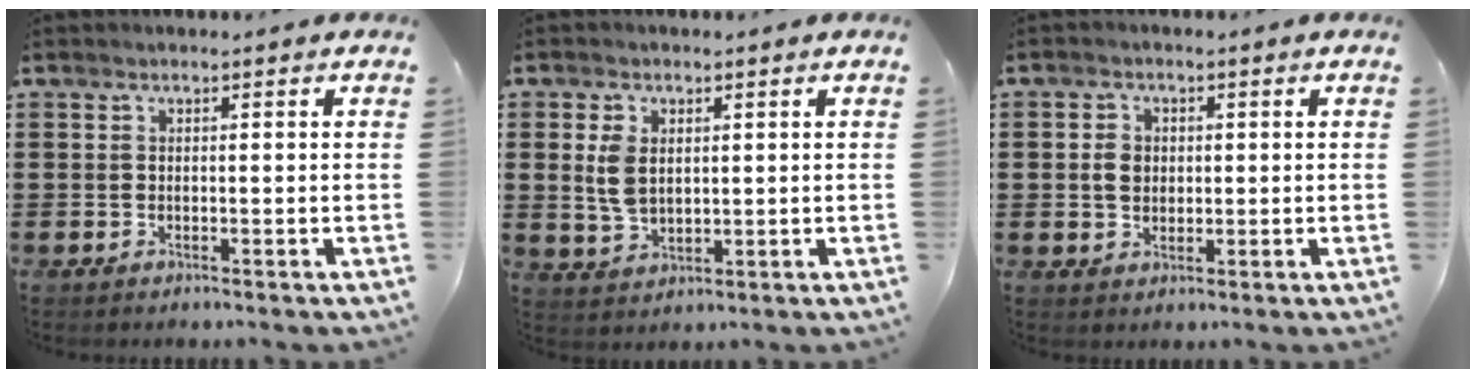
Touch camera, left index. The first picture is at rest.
{"total": 4.8, "force": [1.2, 3.2, 3.4], "torque": [-0.090, 0.005, 0.016]}
{"total": 2.9, "force": [0.2, 2.5, 1.5], "torque": [-0.036, 0.009, 0.001]}